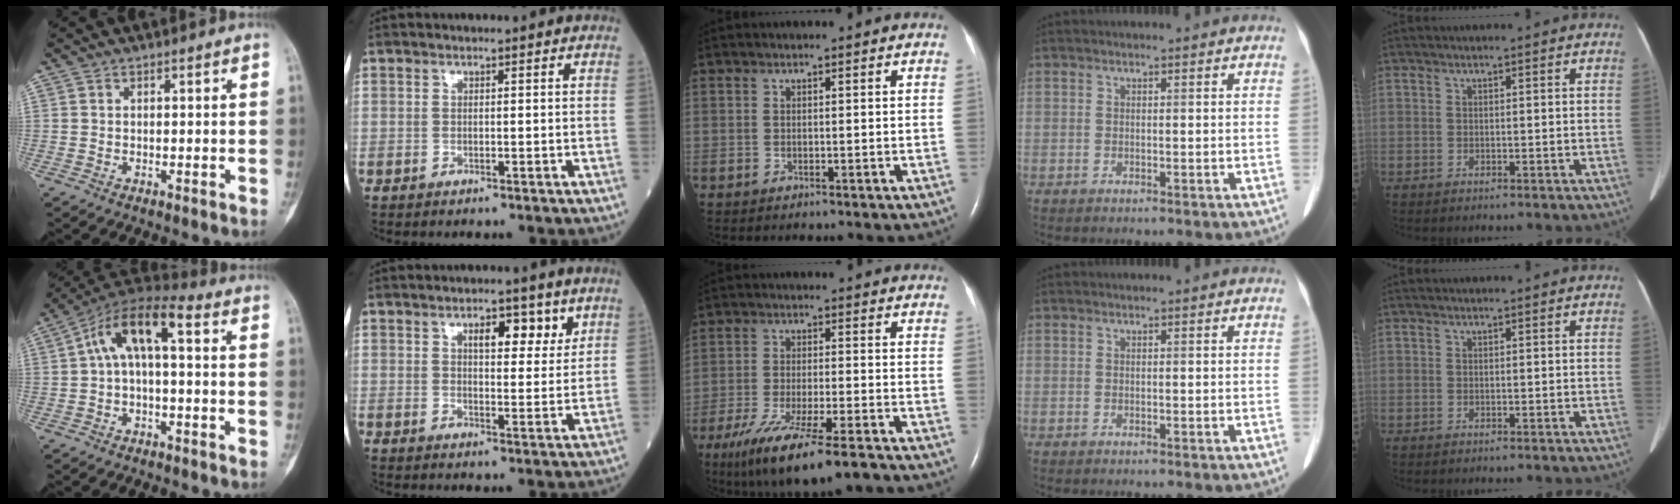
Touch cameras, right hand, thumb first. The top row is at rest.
{"thumb": {"total": 11.1, "force": [1.4, 4.7, 10.0], "torque": [-0.176, 0.048, 0.013]}, "index": {"total": 5.9, "force": [3.2, 2.4, 4.3], "torque": [-0.058, 0.004, 0.045]}, "middle": {"total": 13.5, "force": [-9.5, 1.3, 9.6], "torque": [-0.173, -0.040, -0.158]}}